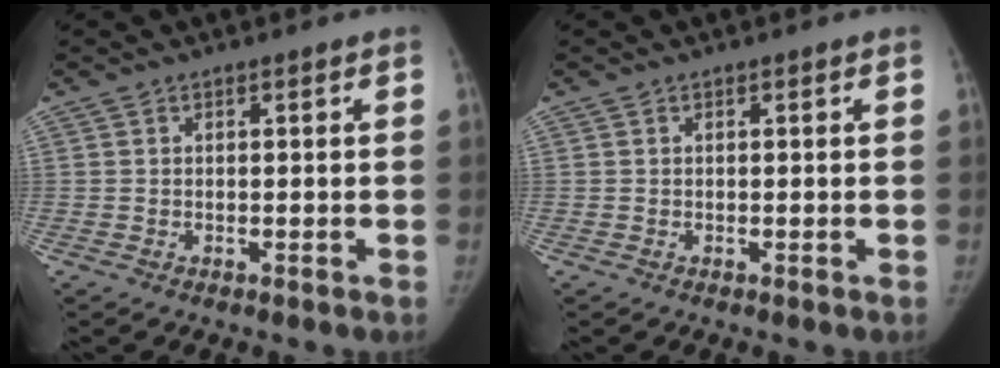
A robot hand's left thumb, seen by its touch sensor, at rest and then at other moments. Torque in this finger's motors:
{"motor_torque": [0.00, 0.00, 0.12, 0.00, 0.00]}